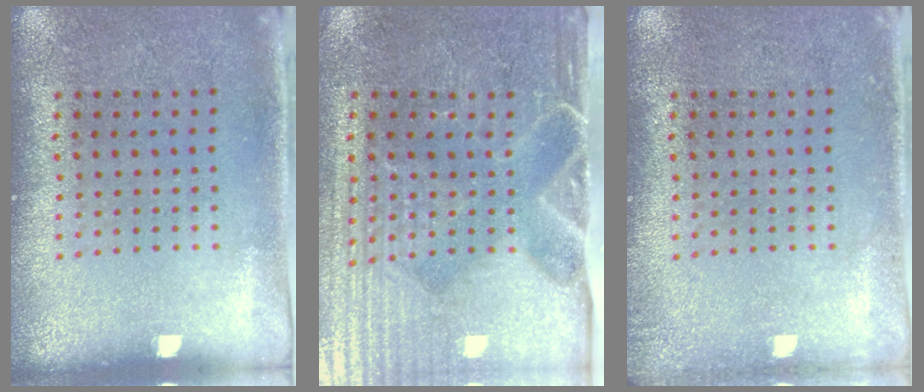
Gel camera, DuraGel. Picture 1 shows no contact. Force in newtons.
{"total": 4.6, "press": 4.1, "slide": 2.1}
{"total": 1.1, "press": 1.0, "slide": 0.2}